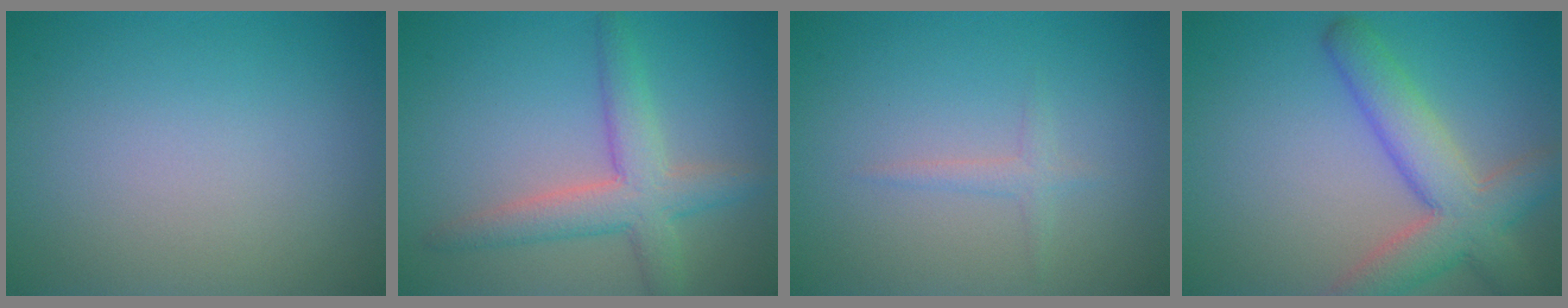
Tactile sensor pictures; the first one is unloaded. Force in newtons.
{"total": 4.6, "press": 4.6, "slide": 0.2}
{"total": 1.1, "press": 1.1, "slide": 0.1}
{"total": 6.6, "press": 6.5, "slide": 0.4}